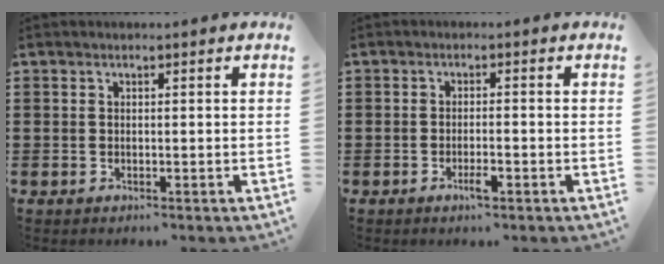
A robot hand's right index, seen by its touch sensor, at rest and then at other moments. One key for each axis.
{"total": 2.5, "fx": -1.2, "fy": 0.4, "fz": 2.1, "tx": -0.042, "ty": -0.004, "tz": -0.024}